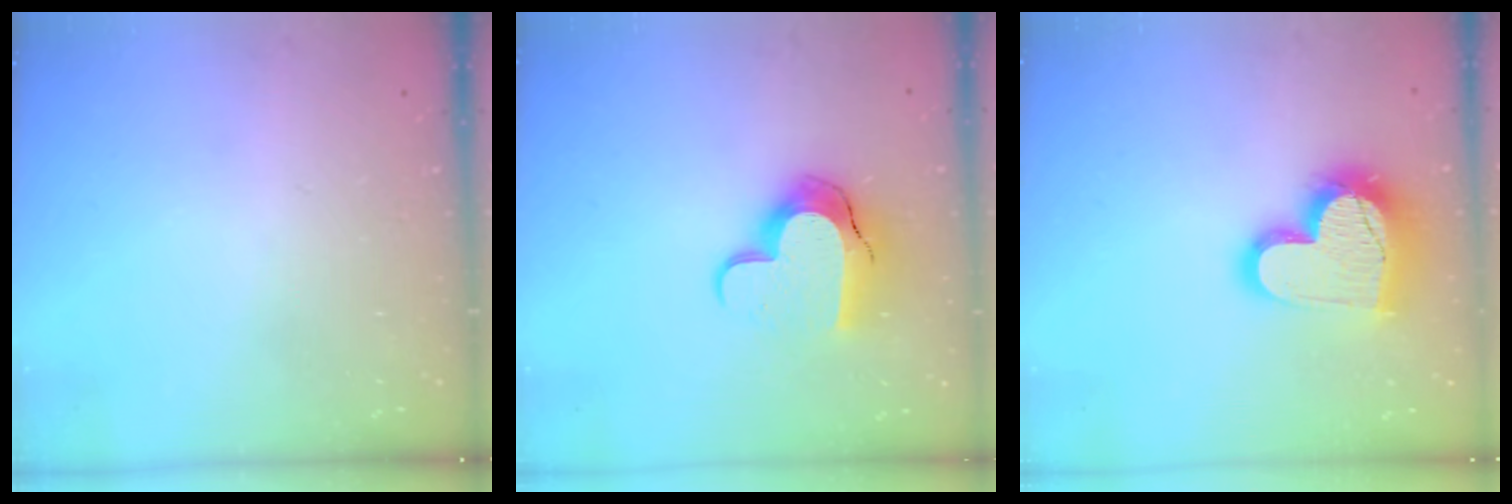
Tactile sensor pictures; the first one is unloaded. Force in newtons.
{"total": 12.9, "press": 12.9, "slide": 0.9}
{"total": 18.5, "press": 18.4, "slide": 1.6}